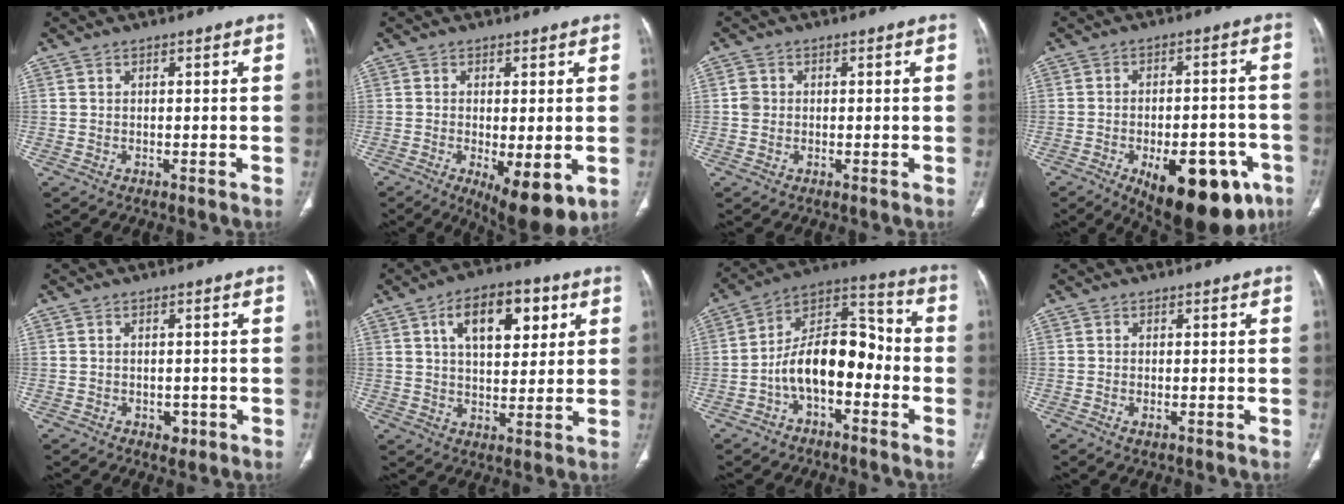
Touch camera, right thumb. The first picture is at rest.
{"total": 10.1, "force": [-3.0, 3.5, 9.0], "torque": [-0.132, -0.022, -0.036]}
{"total": 1.9, "force": [0.1, 1.7, 0.8], "torque": [-0.009, 0.005, 0.001]}
{"total": 20.9, "force": [-9.6, 9.7, 15.9], "torque": [-0.156, 0.031, -0.118]}
{"total": 2.0, "force": [-0.7, 1.5, 1.1], "torque": [-0.008, 0.002, -0.004]}
{"total": 13.5, "force": [5.2, 7.2, 10.2], "torque": [-0.124, -0.008, 0.083]}
{"total": 14.6, "force": [-3.7, 8.1, 11.5], "torque": [-0.171, 0.061, -0.072]}
{"total": 1.1, "force": [-0.4, 0.4, 1.0], "torque": [-0.020, -0.004, -0.006]}